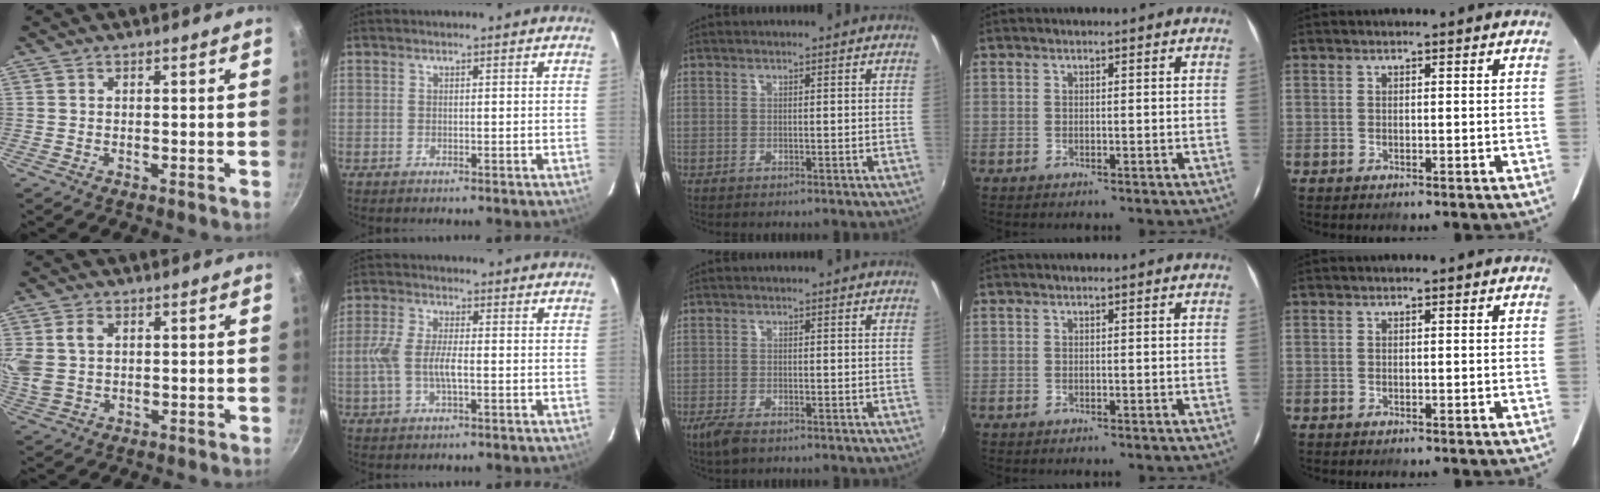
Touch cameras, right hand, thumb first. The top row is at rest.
{"thumb": {"total": 7.7, "force": [1.9, 5.6, 4.9], "torque": [-0.101, 0.000, 0.040]}, "index": {"total": 6.8, "force": [-1.2, 2.5, 6.3], "torque": [-0.134, 0.002, -0.025]}, "middle": {"total": 3.9, "force": [-2.7, 1.4, 2.4], "torque": [-0.060, -0.011, -0.051]}}